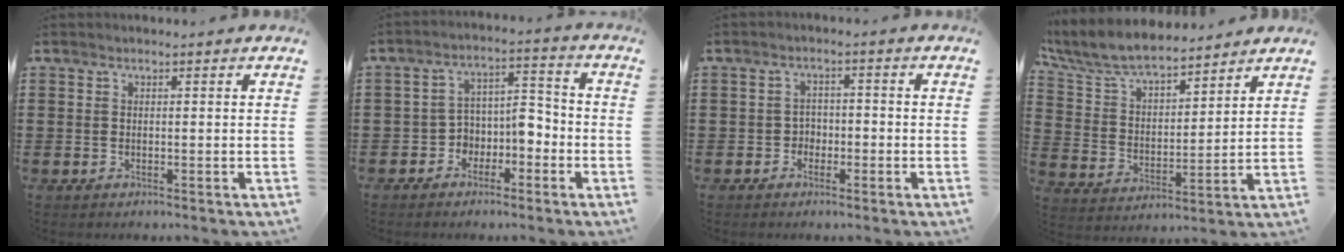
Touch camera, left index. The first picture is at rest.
{"total": 4.7, "force": [-3.0, 3.4, 1.3], "torque": [-0.035, 0.010, -0.061]}
{"total": 2.1, "force": [-1.4, 1.5, 0.4], "torque": [-0.016, 0.004, -0.034]}
{"total": 8.3, "force": [7.5, 2.0, 3.0], "torque": [-0.092, -0.037, 0.134]}